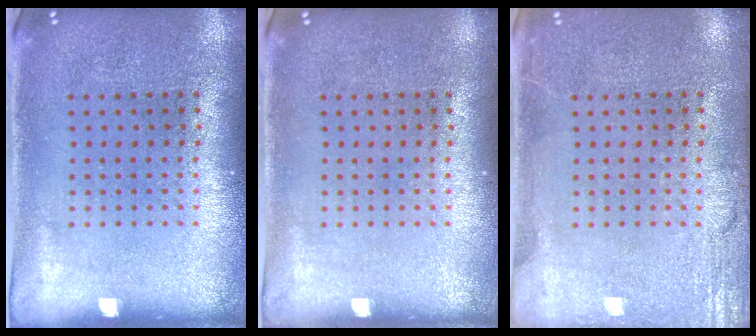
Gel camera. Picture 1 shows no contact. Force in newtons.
{"total": 0.0}
{"total": 2.7, "press": 2.7, "slide": 0.3}